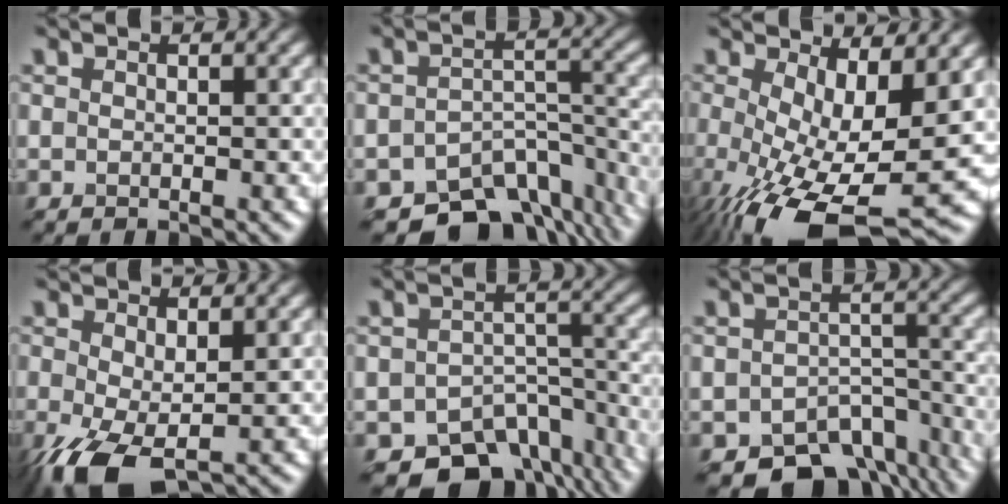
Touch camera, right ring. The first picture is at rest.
{"total": 9.9, "force": [-7.9, 4.7, 3.6], "torque": [-0.047, -0.011, -0.107]}
{"total": 12.0, "force": [-2.5, 4.7, 10.7], "torque": [-0.192, -0.037, -0.028]}
{"total": 6.4, "force": [-2.0, 3.2, 5.1], "torque": [-0.133, -0.024, -0.033]}
{"total": 10.0, "force": [-7.6, 5.7, 3.4], "torque": [-0.039, -0.011, -0.098]}
{"total": 9.1, "force": [-6.9, 4.8, 3.4], "torque": [-0.037, -0.009, -0.095]}